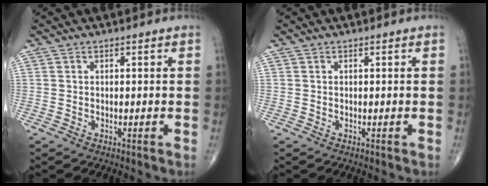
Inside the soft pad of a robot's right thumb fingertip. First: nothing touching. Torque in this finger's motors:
{"motor_torque": [0.00, 0.00, 0.00, 0.00, 0.01]}